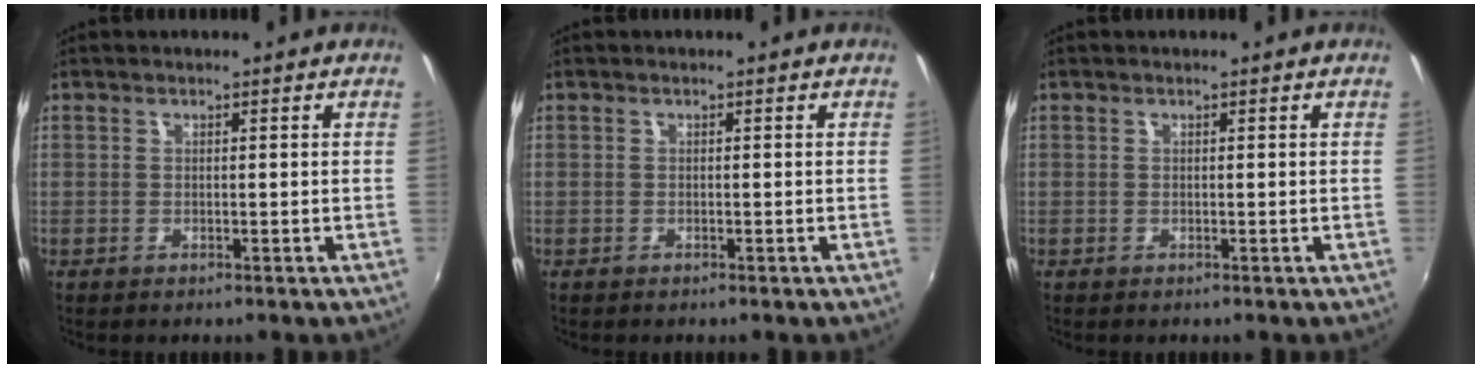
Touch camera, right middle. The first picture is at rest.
{"total": 0.0}
{"total": 0.0}